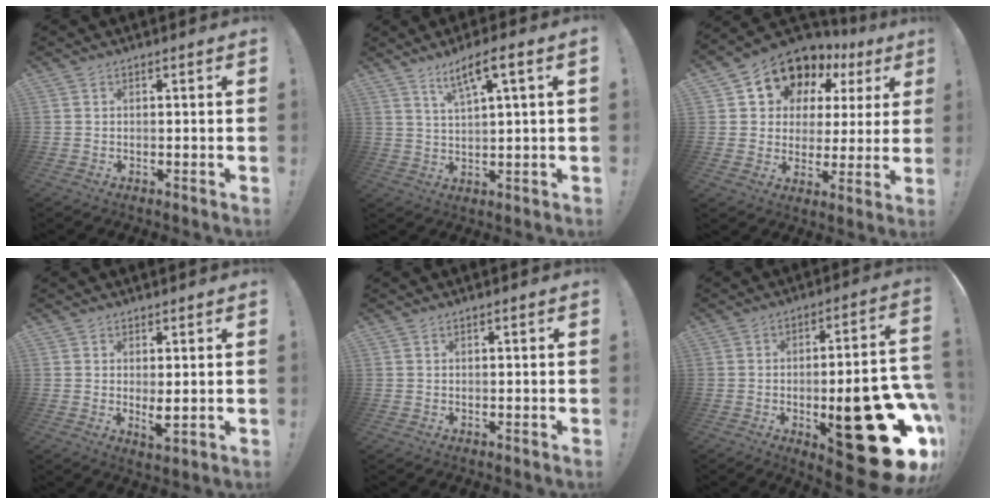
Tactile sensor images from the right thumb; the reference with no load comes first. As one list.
[{"total": 6.8, "force": [3.7, 0.5, 5.7], "torque": [-0.103, -0.012, 0.059]}, {"total": 12.0, "force": [8.2, 7.7, 4.1], "torque": [-0.077, -0.061, 0.154]}, {"total": 3.6, "force": [0.9, 1.2, 3.2], "torque": [-0.039, -0.016, 0.018]}, {"total": 0.0}, {"total": 28.6, "force": [-8.7, 10.7, 25.0], "torque": [-0.302, 0.028, -0.106]}]